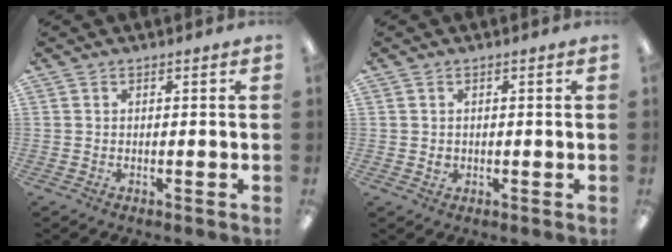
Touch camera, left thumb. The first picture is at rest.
{"total": 1.3, "force": [0.1, 1.2, 0.6], "torque": [-0.014, 0.005, 0.001]}